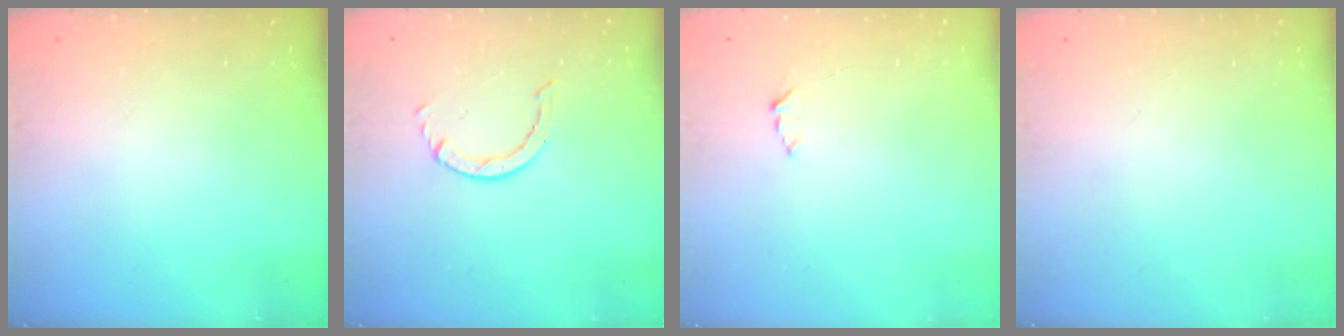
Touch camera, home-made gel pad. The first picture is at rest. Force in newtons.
{"total": 0.8, "press": 0.7, "slide": 0.1}
{"total": 1.9, "press": 1.9, "slide": 0.2}
{"total": 0.0}